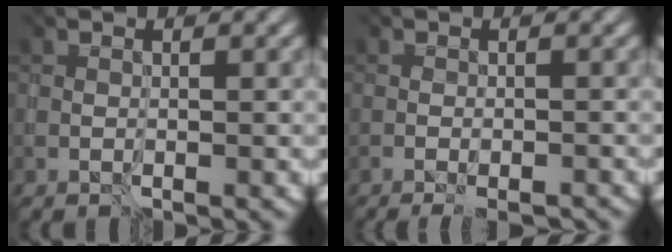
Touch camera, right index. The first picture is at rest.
{"total": 2.7, "force": [-1.9, 1.0, 1.7], "torque": [-0.020, -0.001, -0.015]}